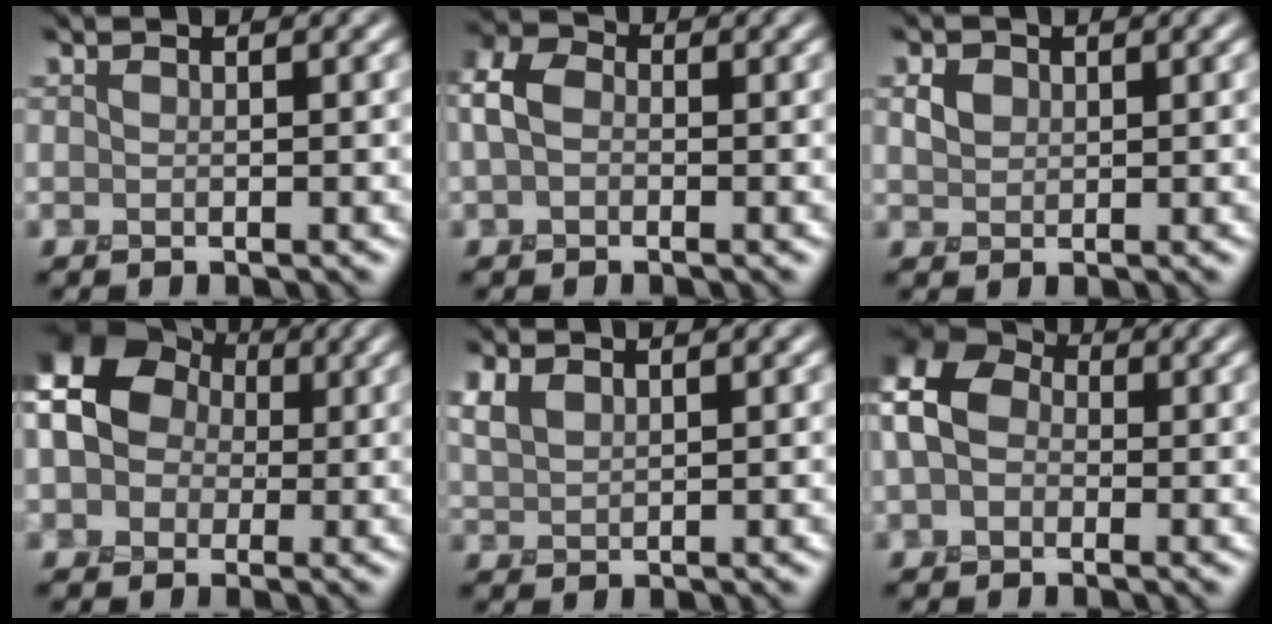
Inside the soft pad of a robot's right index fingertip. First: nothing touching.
{"total": 3.8, "force": [0.2, 2.7, 2.6], "torque": [-0.059, 0.011, -0.009]}
{"total": 1.5, "force": [0.6, 1.2, 0.7], "torque": [-0.016, 0.002, 0.010]}
{"total": 12.0, "force": [1.5, 10.5, 5.6], "torque": [-0.121, 0.029, -0.017]}
{"total": 2.2, "force": [1.4, 1.0, 1.4], "torque": [-0.039, 0.004, 0.033]}
{"total": 7.4, "force": [0.4, 5.4, 5.0], "torque": [-0.116, 0.018, -0.005]}